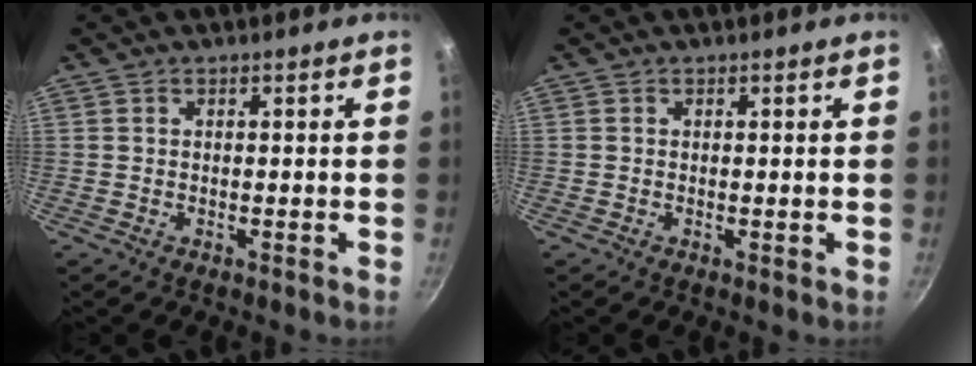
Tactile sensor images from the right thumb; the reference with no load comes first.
{"total": 0.0}